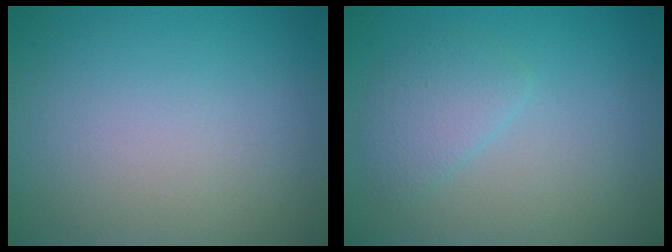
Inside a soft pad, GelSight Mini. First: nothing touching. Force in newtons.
{"total": 2.2, "press": 2.1, "slide": 0.1}